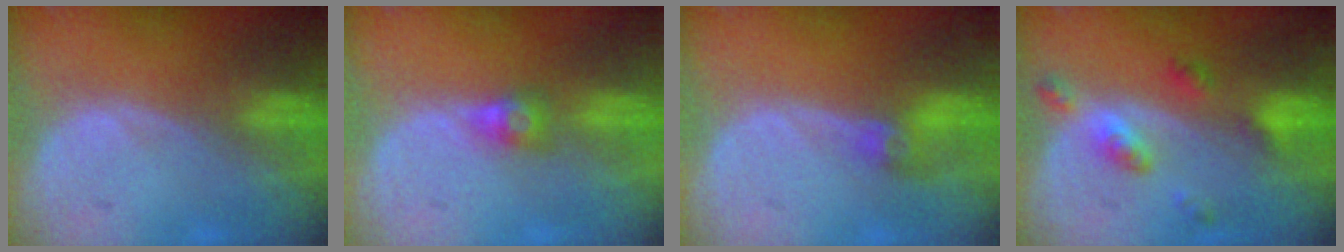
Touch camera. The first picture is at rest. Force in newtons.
{"total": 2.7, "press": 2.5, "slide": 1.0}
{"total": 2.9, "press": 2.6, "slide": 1.4}
{"total": 5.2, "press": 4.7, "slide": 2.3}